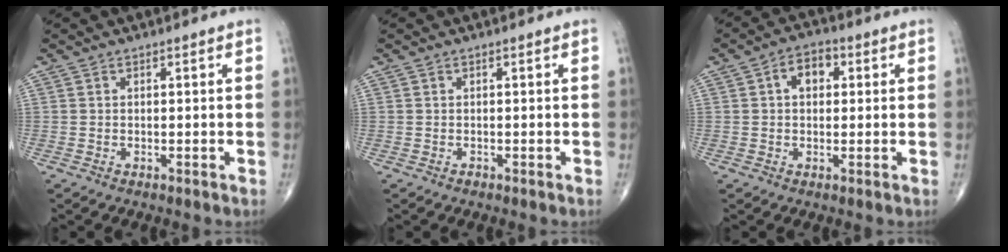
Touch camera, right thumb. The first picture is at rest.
{"total": 0.0}
{"total": 5.1, "force": [1.1, 3.5, 3.5], "torque": [-0.042, 0.012, 0.011]}